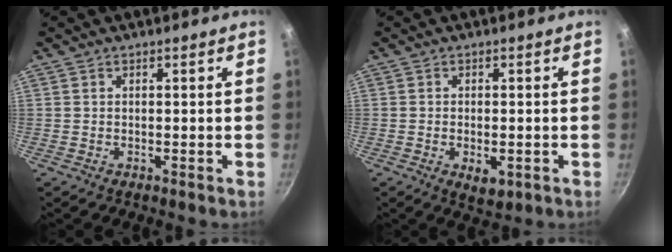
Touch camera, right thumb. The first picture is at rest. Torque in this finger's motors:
{"motor_torque": [-0.08, 0.00, 0.09, 0.59, -0.03]}